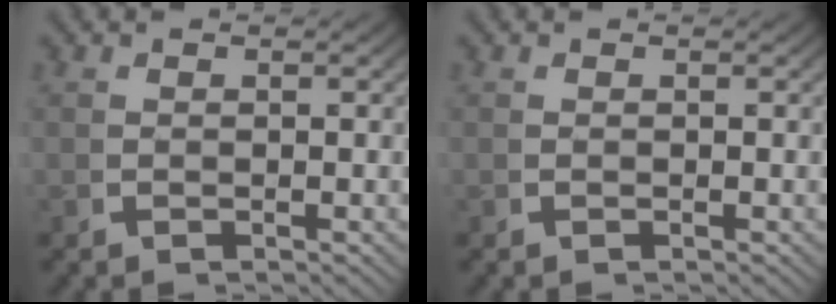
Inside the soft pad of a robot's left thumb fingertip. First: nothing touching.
{"total": 0.0}